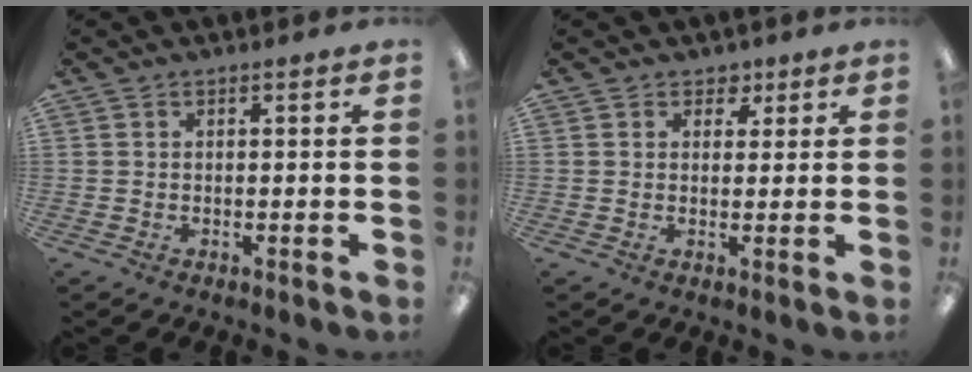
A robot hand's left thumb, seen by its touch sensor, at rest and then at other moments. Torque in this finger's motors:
{"motor_torque": [0.08, 0.08, -0.44, 0.04, 0.00]}